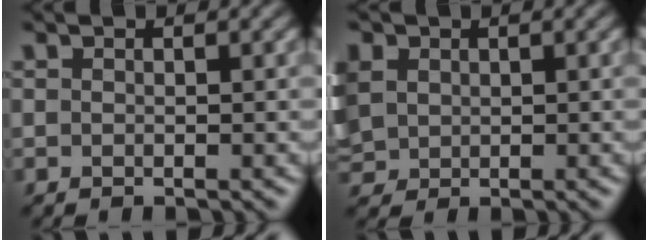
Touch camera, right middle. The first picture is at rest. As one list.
[{"total": 5.7, "force": [1.8, 4.5, 3.1], "torque": [-0.112, 0.022, 0.034]}]